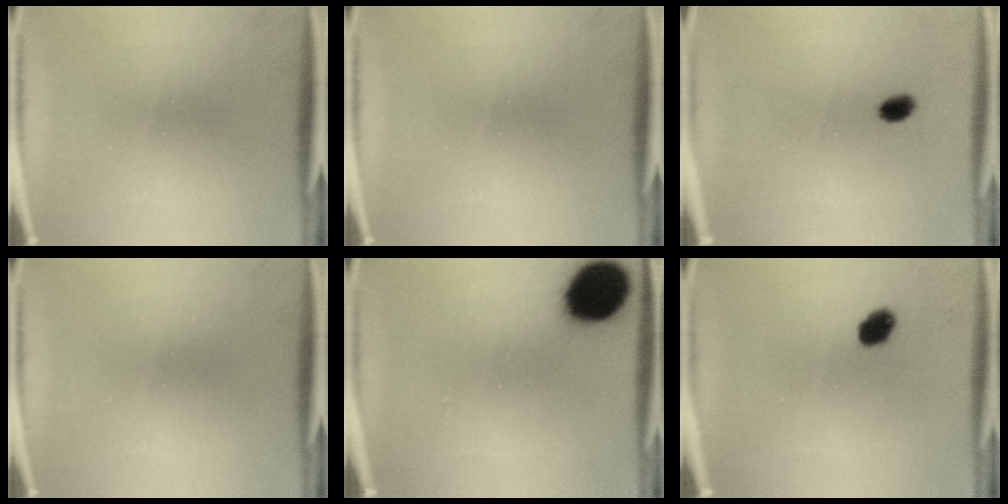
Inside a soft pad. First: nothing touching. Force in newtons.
{"total": 0.0}
{"total": 2.4}
{"total": 0.0}
{"total": 15.8}
{"total": 4.0}